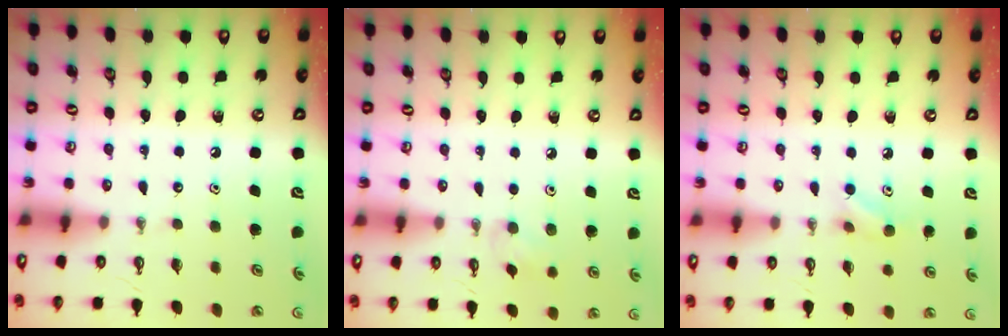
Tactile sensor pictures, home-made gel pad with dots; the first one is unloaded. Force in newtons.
{"total": 6.5, "press": 6.3, "slide": 1.3}
{"total": 5.3, "press": 5.3, "slide": 0.6}